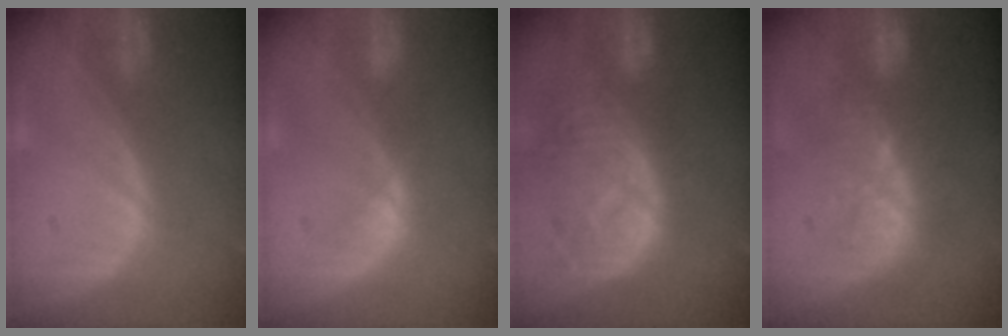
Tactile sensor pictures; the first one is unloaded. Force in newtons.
{"total": 2.4, "press": 2.3, "slide": 0.5}
{"total": 11.0, "press": 9.8, "slide": 5.1}
{"total": 9.5, "press": 8.9, "slide": 3.2}